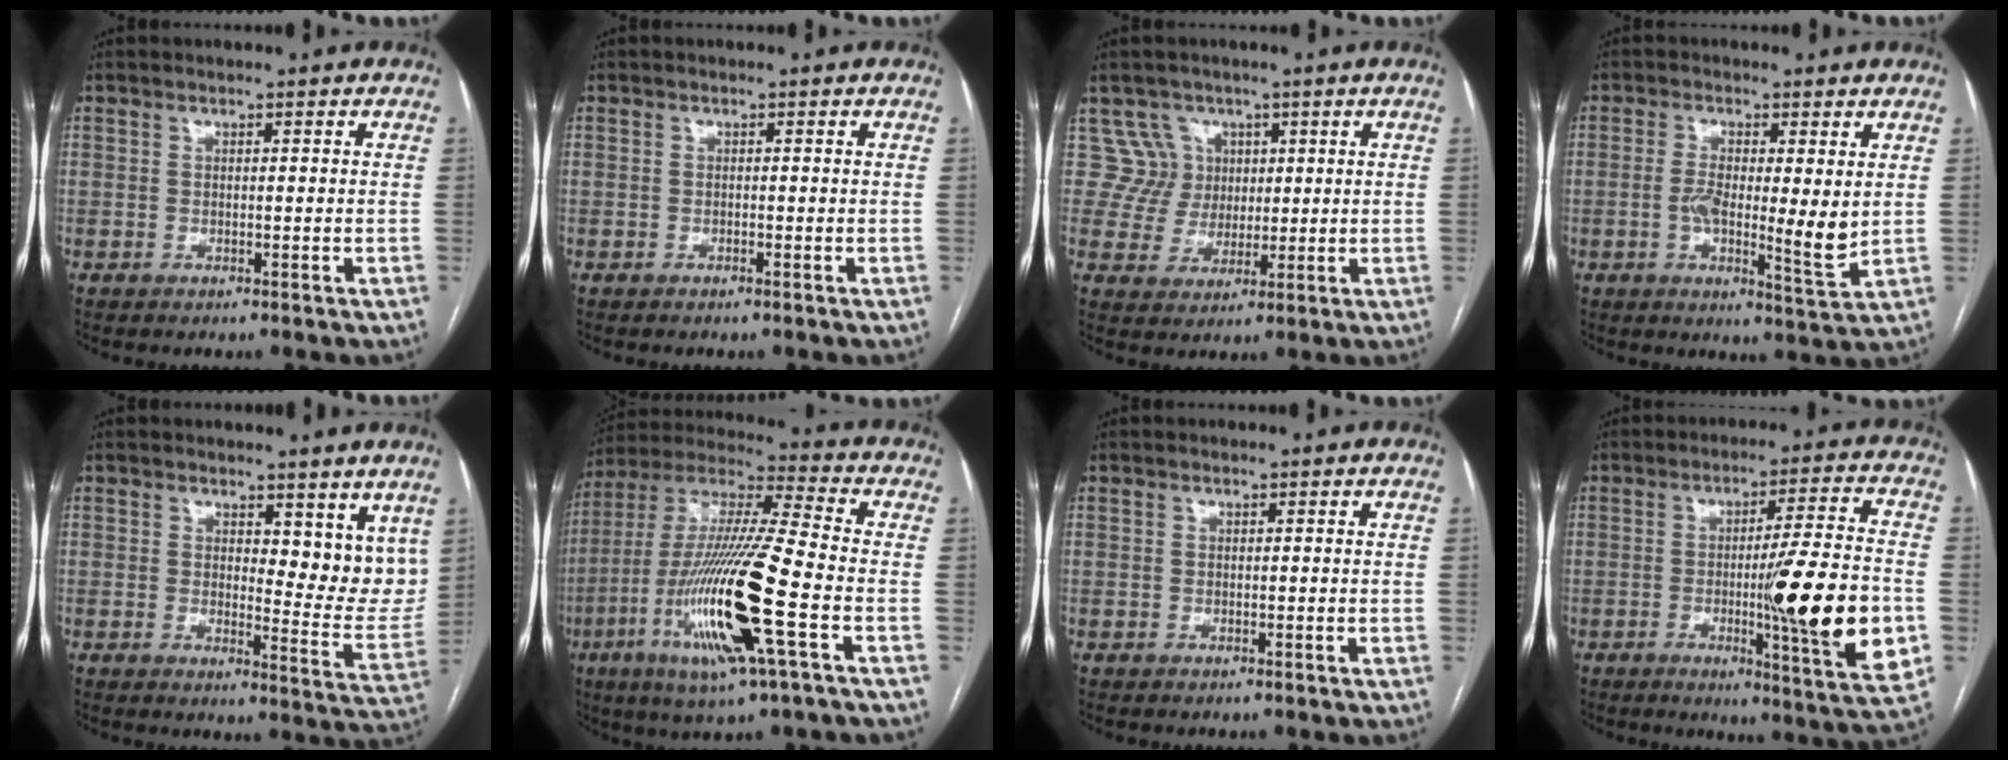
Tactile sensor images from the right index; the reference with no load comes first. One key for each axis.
{"total": 0.0}
{"total": 6.2, "fx": 2.5, "fy": 5.6, "fz": -0.9, "tx": 0.030, "ty": 0.009, "tz": 0.050}
{"total": 8.2, "fx": 0.2, "fy": 1.8, "fz": 8.0, "tx": -0.134, "ty": -0.015, "tz": -0.001}
{"total": 8.3, "fx": 5.3, "fy": 3.6, "fz": 5.3, "tx": -0.056, "ty": -0.025, "tz": 0.068}
{"total": 20.9, "fx": -6.7, "fy": 1.1, "fz": 19.8, "tx": -0.420, "ty": -0.027, "tz": -0.130}
{"total": 0.0}
{"total": 17.6, "fx": -3.2, "fy": 0.0, "fz": 17.3, "tx": -0.229, "ty": -0.021, "tz": -0.045}